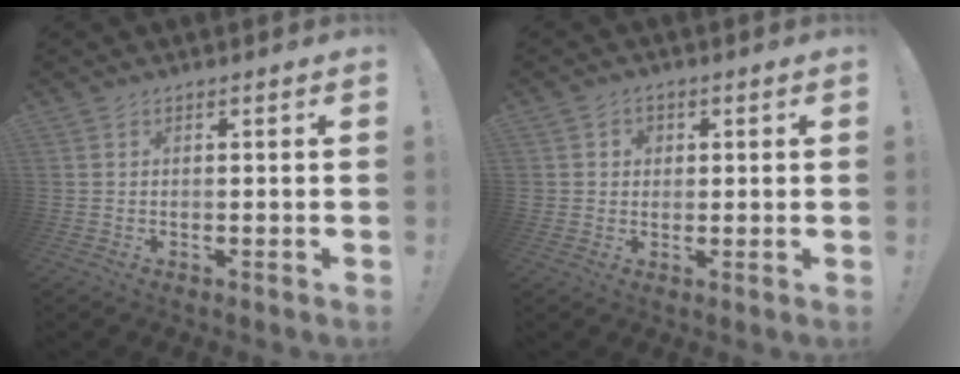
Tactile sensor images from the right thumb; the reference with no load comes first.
{"total": 3.1, "force": [0.8, 3.0, 0.5], "torque": [-0.002, -0.002, 0.012]}